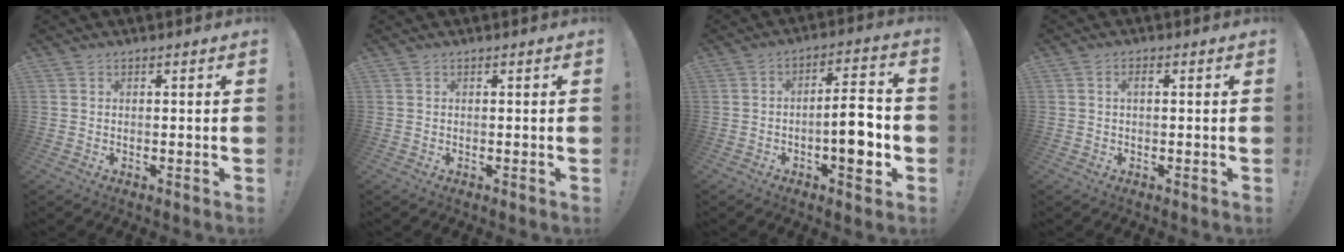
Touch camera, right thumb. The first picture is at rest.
{"total": 0.0}
{"total": 10.6, "force": [-2.6, 4.0, 9.5], "torque": [-0.116, 0.012, -0.047]}
{"total": 1.3, "force": [0.0, 0.5, 1.2], "torque": [-0.024, 0.006, -0.001]}